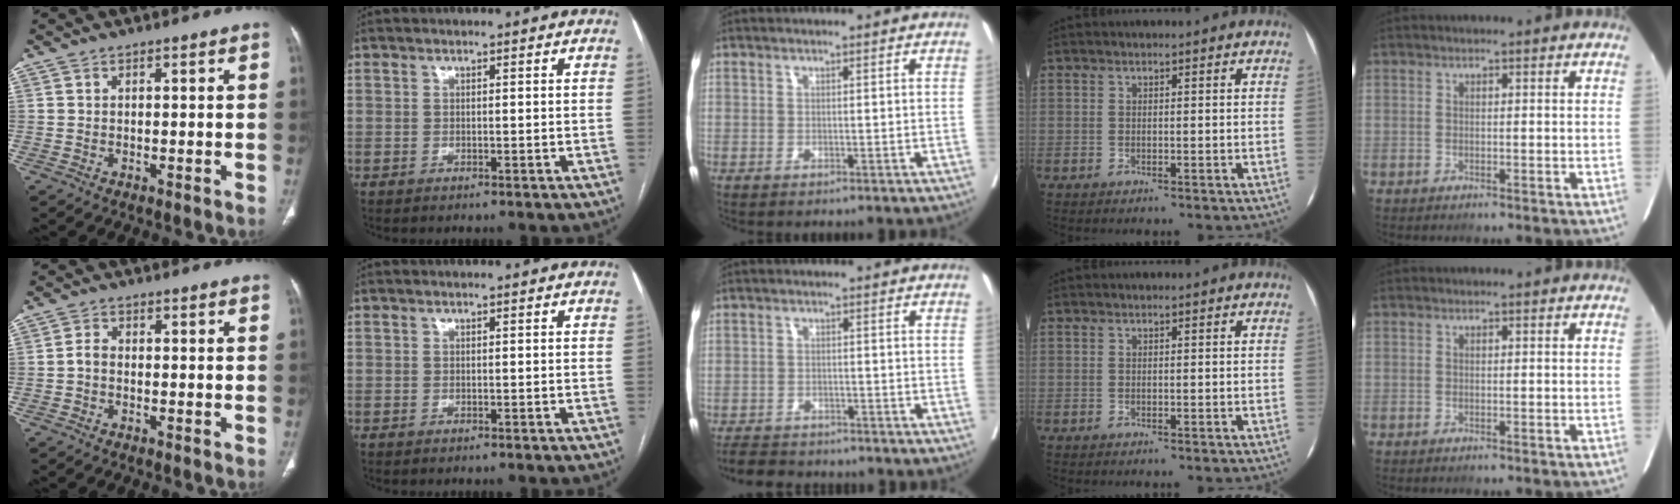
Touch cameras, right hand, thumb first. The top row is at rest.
{"thumb": {"total": 1.9, "force": [-0.6, 1.2, 1.3], "torque": [-0.023, 0.007, -0.018]}, "middle": {"total": 5.9, "force": [-5.4, 1.9, 1.2], "torque": [-0.017, -0.010, -0.084]}}